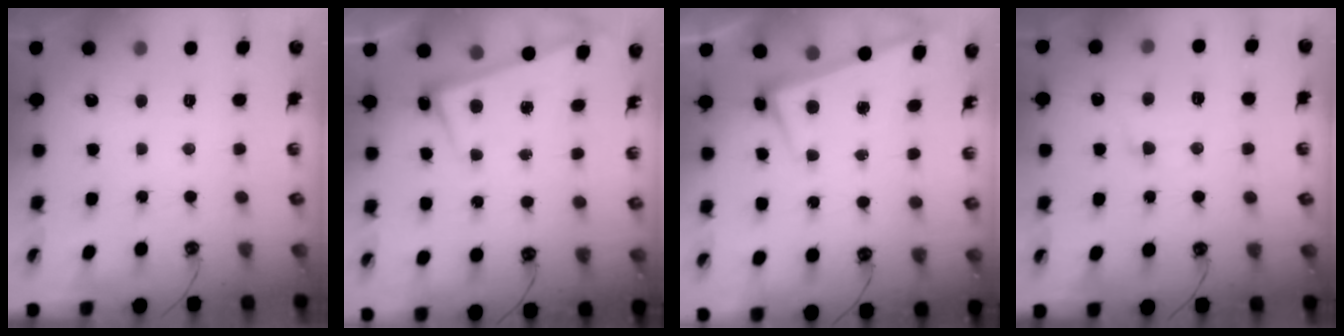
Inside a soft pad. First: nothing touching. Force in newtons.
{"total": 2.6, "press": 2.5, "slide": 0.7}
{"total": 2.5, "press": 2.5, "slide": 0.6}
{"total": 2.2, "press": 2.0, "slide": 1.0}